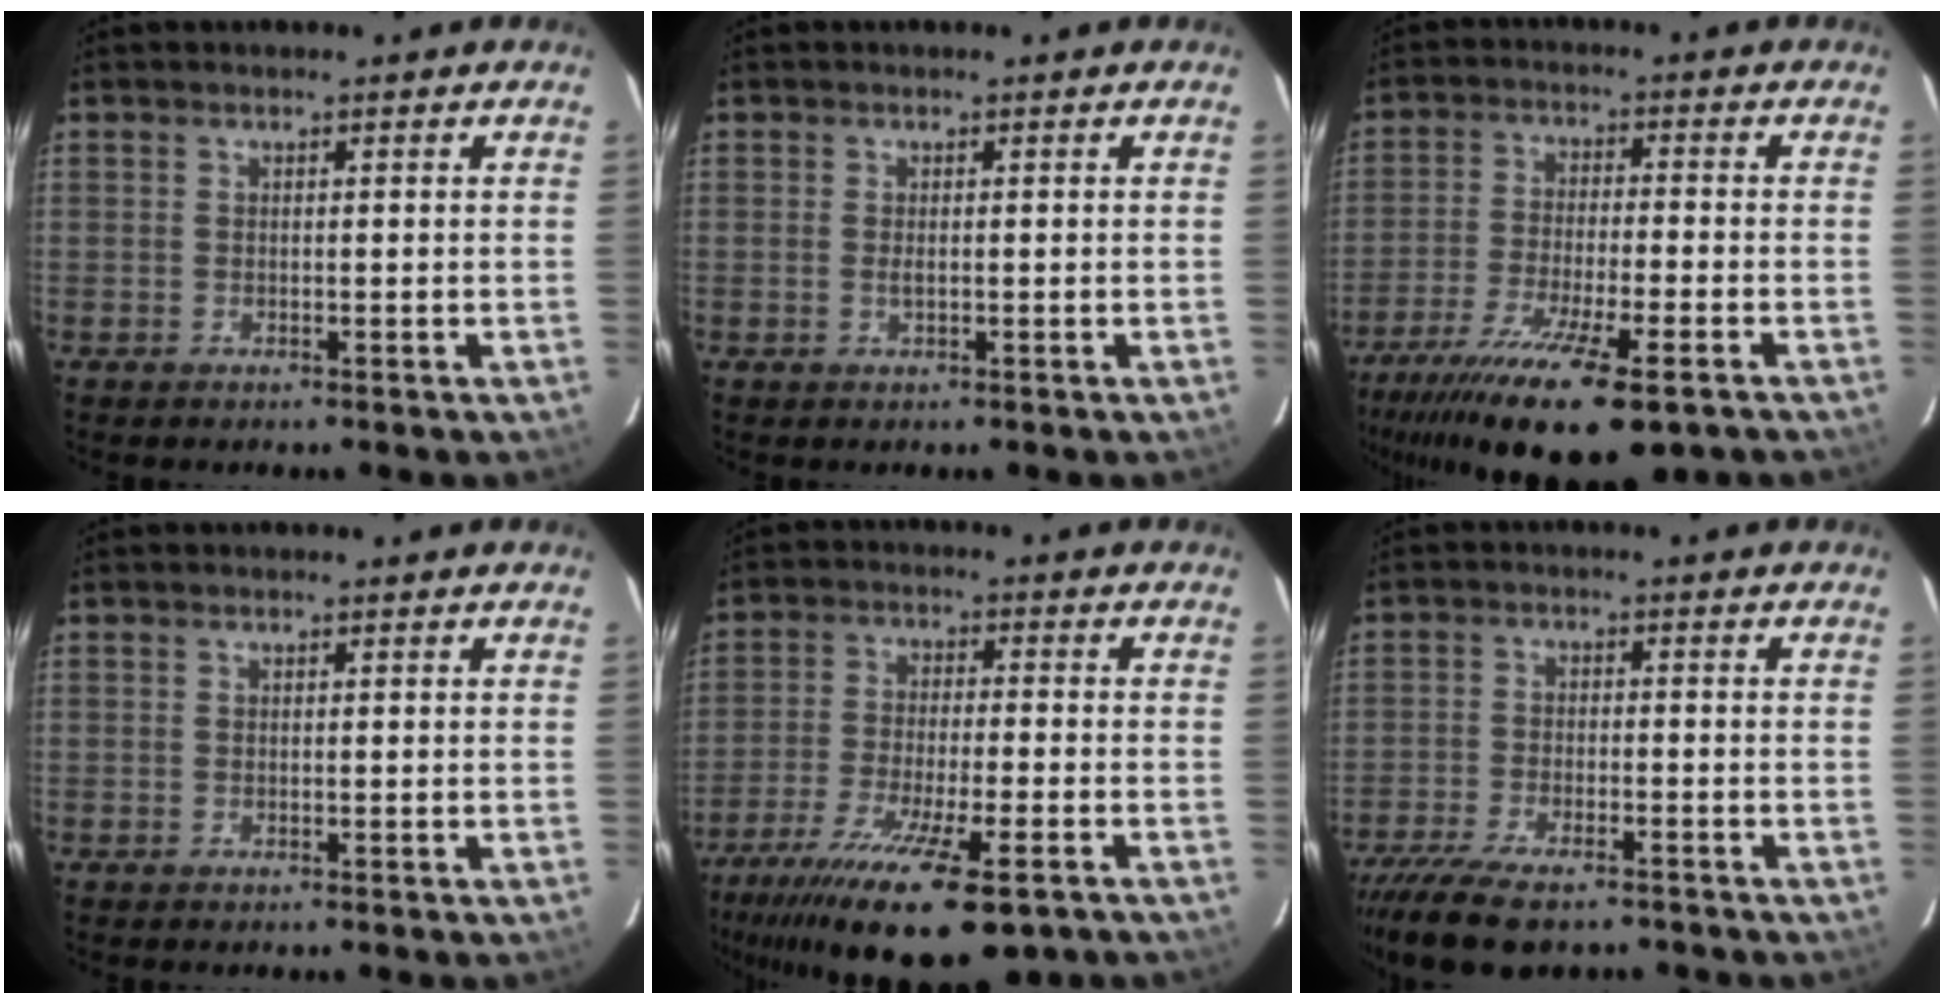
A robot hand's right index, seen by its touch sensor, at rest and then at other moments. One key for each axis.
{"total": 0.9, "fx": -0.1, "fy": 0.4, "fz": 0.8, "tx": -0.016, "ty": -0.003, "tz": -0.001}
{"total": 19.2, "fx": -13.0, "fy": 4.2, "fz": 13.5, "tx": -0.265, "ty": -0.064, "tz": -0.218}
{"total": 0.0}
{"total": 20.3, "fx": -13.4, "fy": 4.9, "fz": 14.4, "tx": -0.277, "ty": -0.069, "tz": -0.221}
{"total": 12.8, "fx": -10.2, "fy": 4.1, "fz": 6.6, "tx": -0.149, "ty": -0.032, "tz": -0.173}